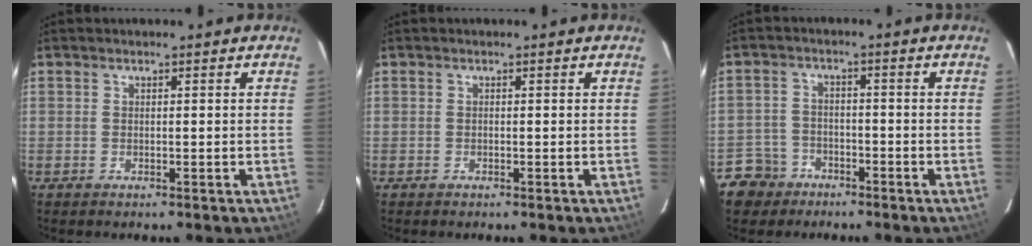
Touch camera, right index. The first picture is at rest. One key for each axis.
{"total": 0.0}
{"total": 6.4, "fx": -3.9, "fy": 5.0, "fz": 0.4, "tx": -0.024, "ty": 0.024, "tz": -0.070}